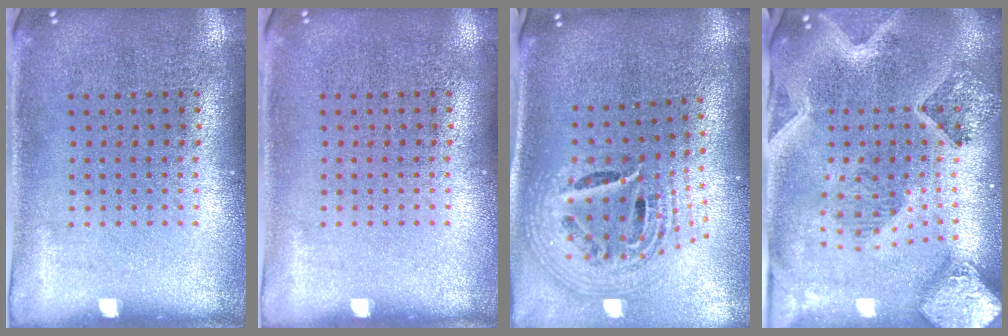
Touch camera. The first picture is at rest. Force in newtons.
{"total": 0.0}
{"total": 2.6, "press": 1.9, "slide": 1.8}
{"total": 3.0, "press": 2.6, "slide": 1.6}